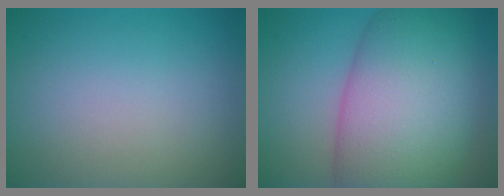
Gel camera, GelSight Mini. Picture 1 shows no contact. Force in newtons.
{"total": 13.5, "press": 13.5, "slide": 0.2}